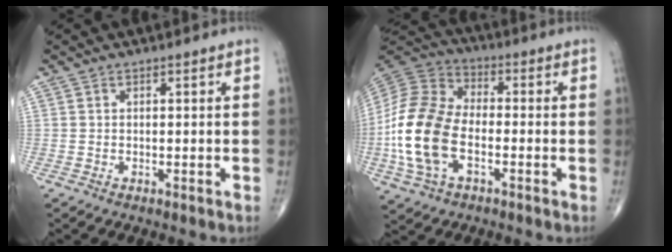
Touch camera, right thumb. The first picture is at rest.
{"total": 17.4, "force": [-3.9, 10.3, 13.5], "torque": [-0.286, 0.022, -0.079]}